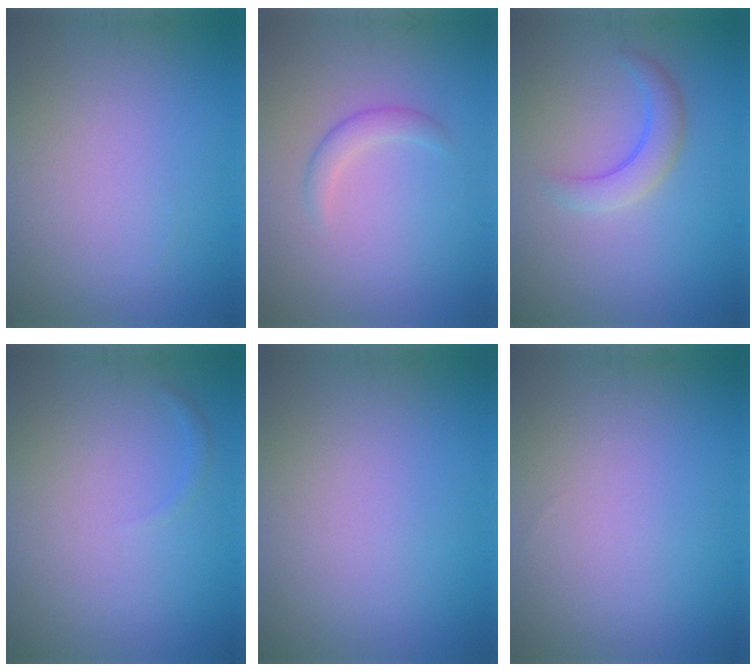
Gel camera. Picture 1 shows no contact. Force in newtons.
{"total": 1.6, "press": 1.6, "slide": 0.1}
{"total": 2.7, "press": 2.7, "slide": 0.2}
{"total": 0.6, "press": 0.6, "slide": 0.0}
{"total": 0.0}
{"total": 0.0}